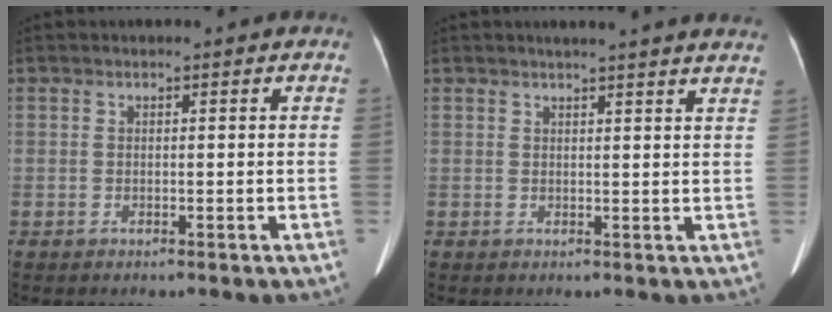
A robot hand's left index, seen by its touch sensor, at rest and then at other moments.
{"total": 11.4, "force": [10.4, 0.0, 4.8], "torque": [-0.060, -0.003, 0.106]}